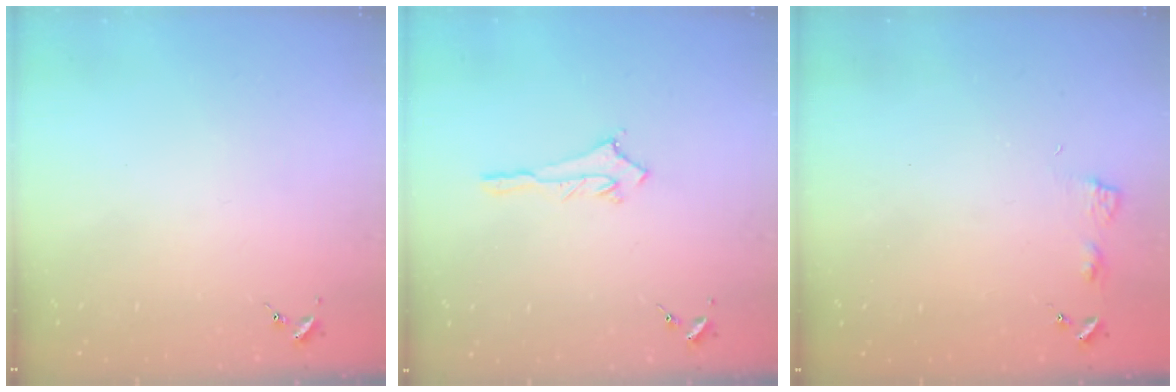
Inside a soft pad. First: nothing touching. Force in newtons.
{"total": 3.0, "press": 2.9, "slide": 0.3}
{"total": 5.0, "press": 5.0, "slide": 0.5}